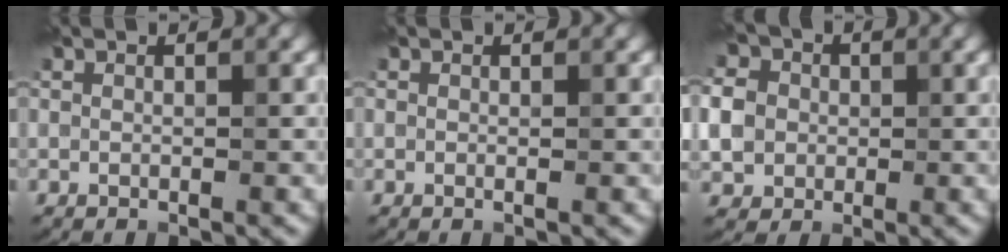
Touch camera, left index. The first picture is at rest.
{"total": 0.0}
{"total": 5.9, "force": [0.3, 5.1, 2.9], "torque": [-0.066, 0.020, -0.006]}